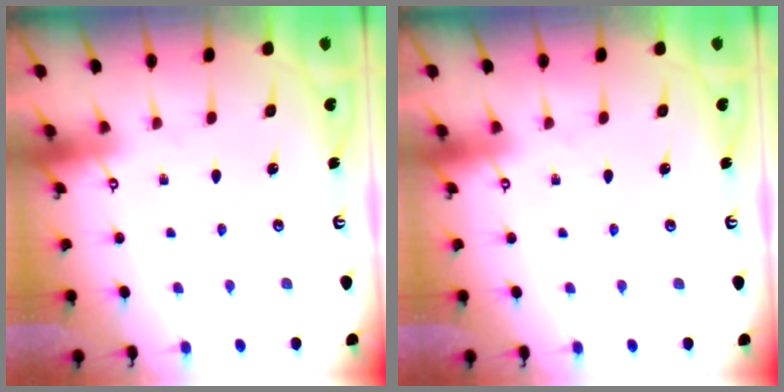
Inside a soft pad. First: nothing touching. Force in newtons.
{"total": 0.0}